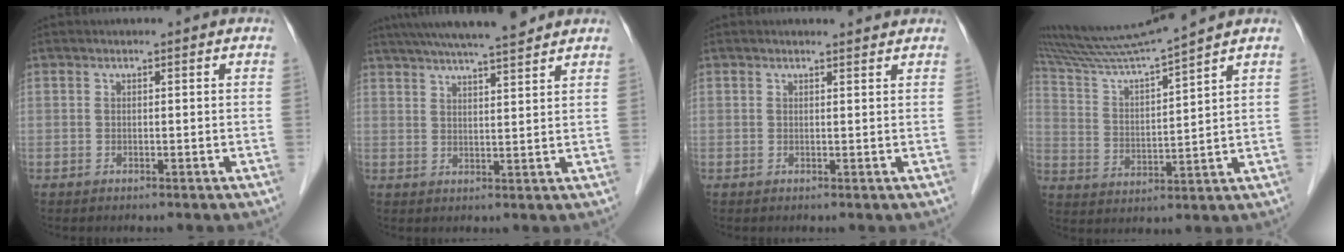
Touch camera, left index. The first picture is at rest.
{"total": 13.2, "force": [11.4, 0.6, 6.5], "torque": [-0.114, 0.026, 0.169]}
{"total": 2.5, "force": [2.4, 0.1, 0.4], "torque": [-0.010, 0.002, 0.027]}
{"total": 11.1, "force": [10.2, -2.7, 3.6], "torque": [-0.076, -0.008, 0.197]}